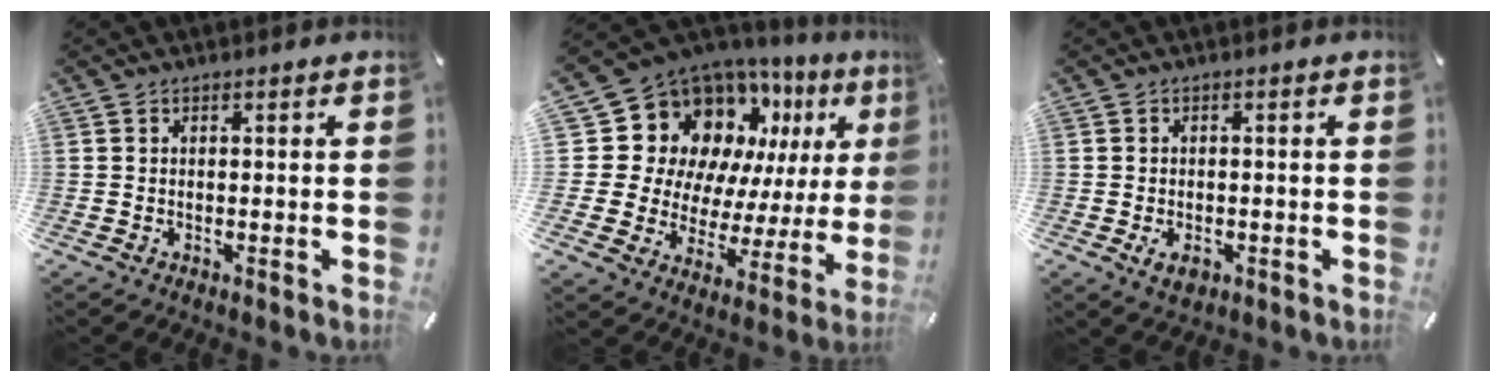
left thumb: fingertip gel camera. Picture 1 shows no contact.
{"total": 17.0, "force": [9.5, 12.5, 6.5], "torque": [-0.099, -0.102, 0.190]}
{"total": 3.0, "force": [-1.1, 2.0, 1.9], "torque": [-0.031, -0.001, -0.023]}